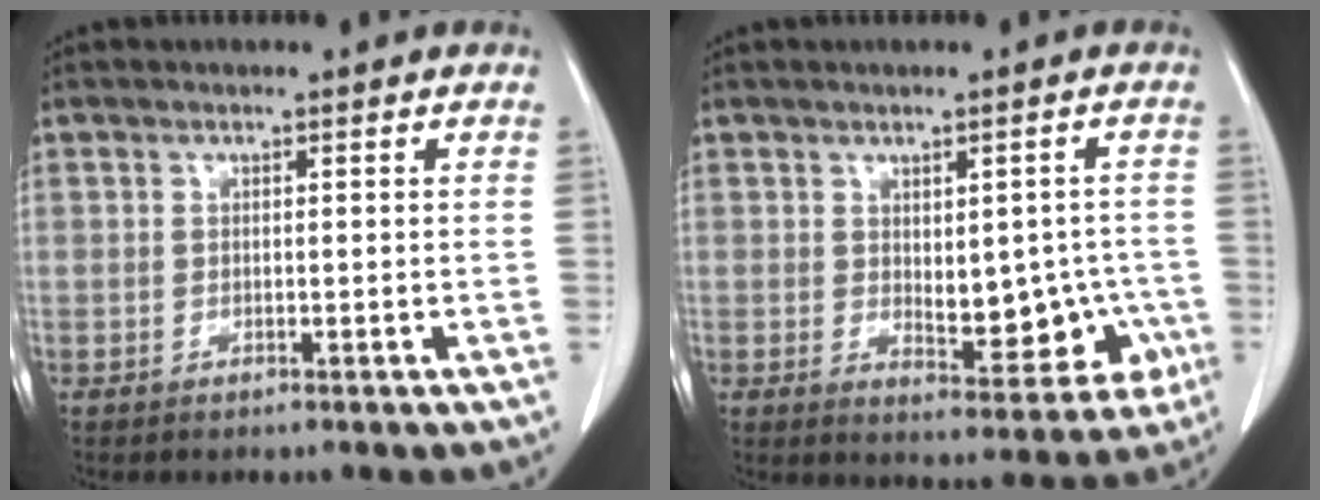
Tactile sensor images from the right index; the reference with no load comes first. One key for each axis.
{"total": 9.0, "fx": -1.1, "fy": 4.6, "fz": 7.6, "tx": -0.083, "ty": 0.007, "tz": 0.001}